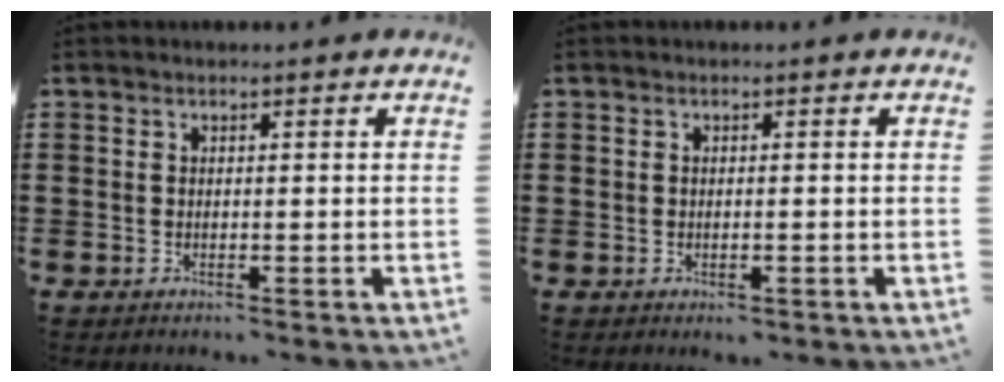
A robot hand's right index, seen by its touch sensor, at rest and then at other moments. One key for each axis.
{"total": 0.8, "fx": -0.3, "fy": 0.5, "fz": 0.6, "tx": -0.013, "ty": 0.000, "tz": -0.005}